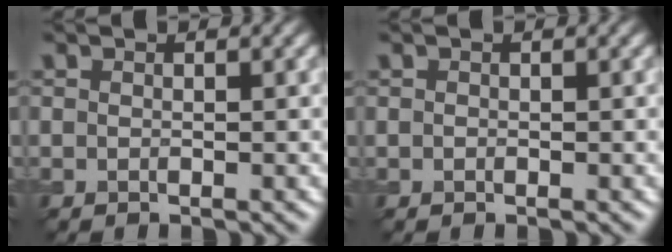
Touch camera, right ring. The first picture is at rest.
{"total": 0.0}